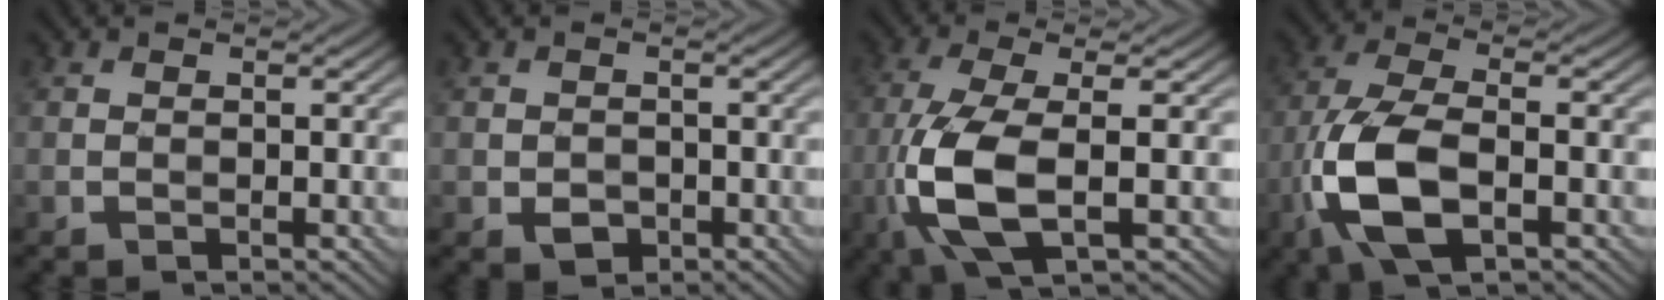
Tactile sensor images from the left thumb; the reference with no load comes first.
{"total": 1.1, "force": [-0.6, 0.9, 0.3], "torque": [-0.001, -0.004, -0.012]}
{"total": 8.4, "force": [-1.7, 2.3, 7.9], "torque": [-0.182, 0.004, -0.038]}
{"total": 9.8, "force": [-3.3, 3.9, 8.3], "torque": [-0.189, 0.000, -0.075]}